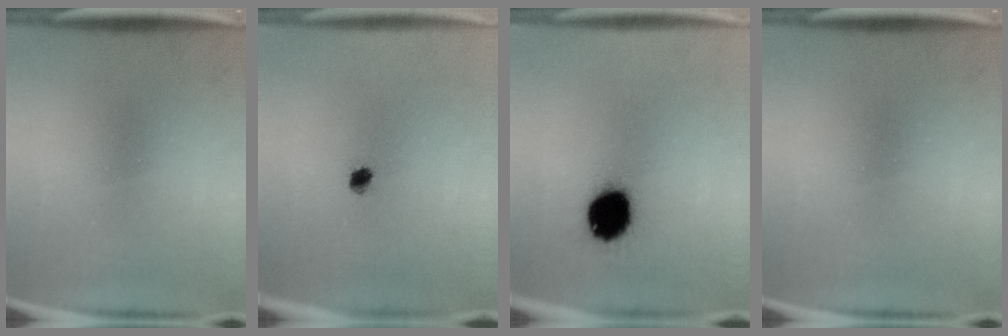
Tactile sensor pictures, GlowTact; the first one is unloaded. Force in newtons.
{"total": 2.1}
{"total": 13.5}
{"total": 0.0}